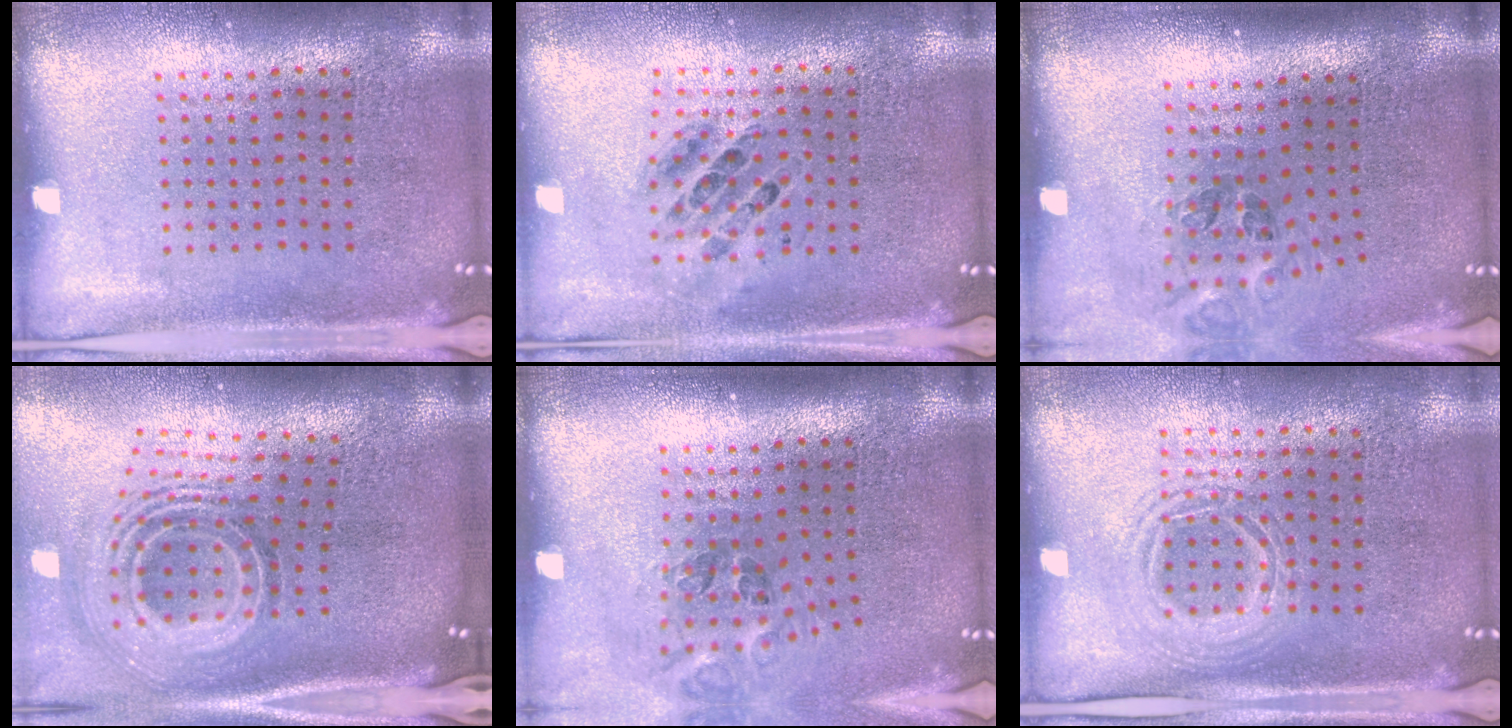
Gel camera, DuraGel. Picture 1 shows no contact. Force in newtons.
{"total": 0.7, "press": 0.7, "slide": 0.1}
{"total": 1.2, "press": 0.9, "slide": 0.7}
{"total": 2.4, "press": 1.6, "slide": 1.7}
{"total": 1.2, "press": 0.9, "slide": 0.7}
{"total": 1.3, "press": 1.3, "slide": 0.4}